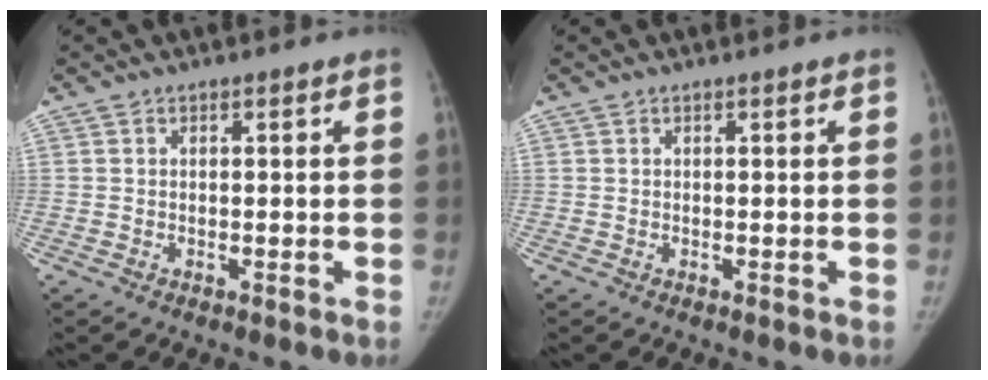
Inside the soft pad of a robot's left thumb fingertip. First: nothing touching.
{"total": 0.0}